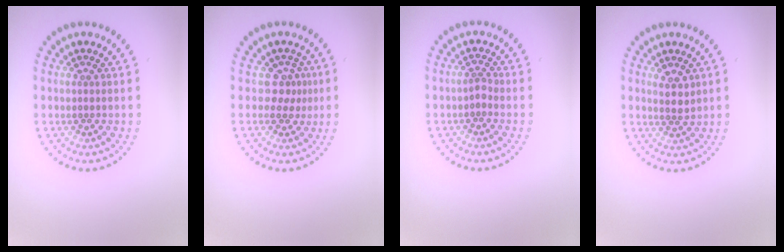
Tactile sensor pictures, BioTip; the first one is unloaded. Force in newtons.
{"total": 2.1, "press": 1.5, "slide": 1.5}
{"total": 0.9, "press": 0.6, "slide": 0.7}
{"total": 1.6, "press": 1.3, "slide": 1.0}